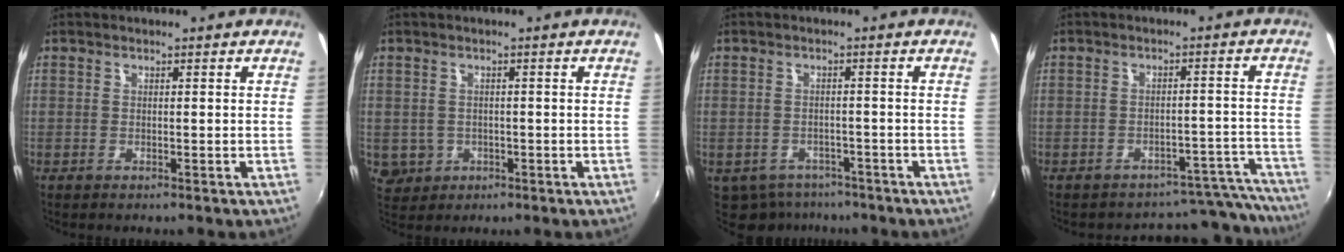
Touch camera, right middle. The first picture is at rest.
{"total": 4.0, "force": [-0.7, 3.8, 1.2], "torque": [-0.031, -0.001, 0.000]}
{"total": 7.4, "force": [-5.4, 4.6, 2.2], "torque": [-0.057, -0.013, -0.071]}
{"total": 12.3, "force": [-11.8, 3.2, 0.3], "torque": [0.020, 0.045, -0.144]}